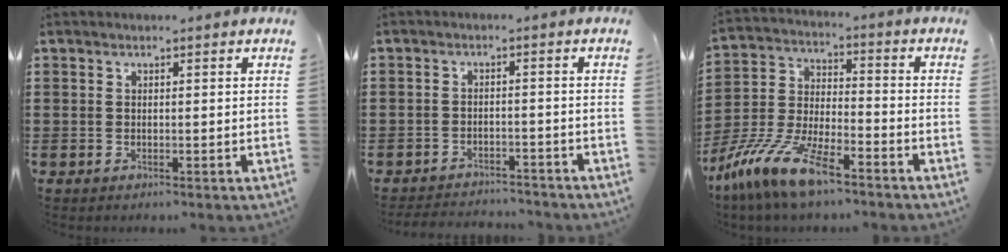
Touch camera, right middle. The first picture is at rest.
{"total": 3.1, "force": [-3.1, 0.4, -0.2], "torque": [-0.004, 0.000, -0.067]}
{"total": 12.5, "force": [-9.4, 2.7, 7.7], "torque": [-0.177, 0.013, -0.189]}